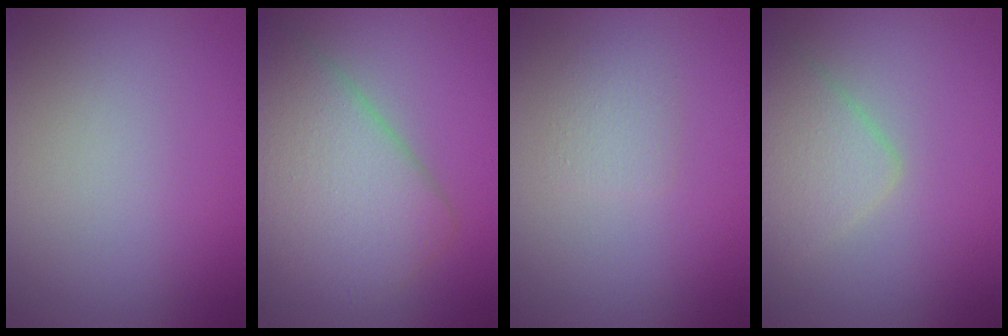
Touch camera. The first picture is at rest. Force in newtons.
{"total": 6.7, "press": 6.7, "slide": 0.1}
{"total": 1.3, "press": 1.3, "slide": 0.1}
{"total": 2.9, "press": 2.9, "slide": 0.1}